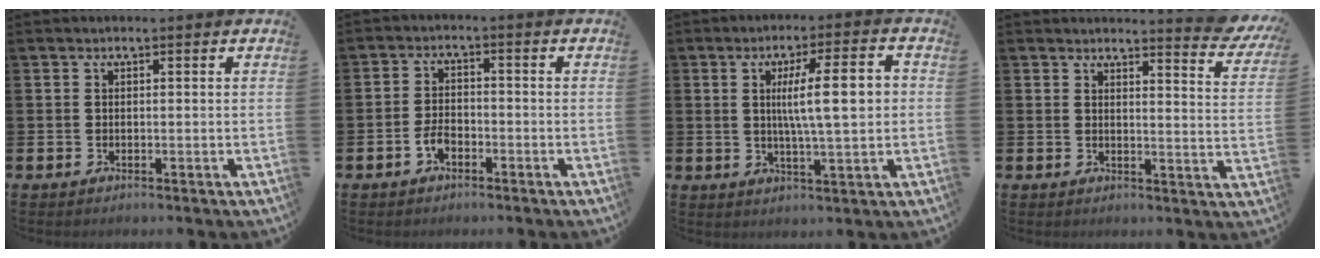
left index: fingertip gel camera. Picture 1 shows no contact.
{"total": 2.7, "force": [-1.5, 1.5, 1.7], "torque": [-0.040, 0.009, -0.027]}
{"total": 8.8, "force": [1.4, 1.7, 8.6], "torque": [-0.139, -0.002, 0.014]}
{"total": 3.5, "force": [3.4, -0.2, 0.7], "torque": [0.001, -0.038, 0.051]}